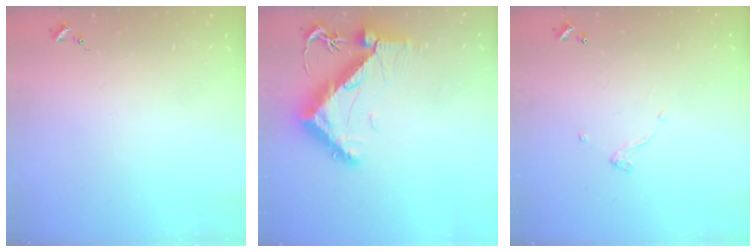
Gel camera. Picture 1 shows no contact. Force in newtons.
{"total": 10.8, "press": 10.8, "slide": 1.3}
{"total": 4.9, "press": 4.9, "slide": 0.2}